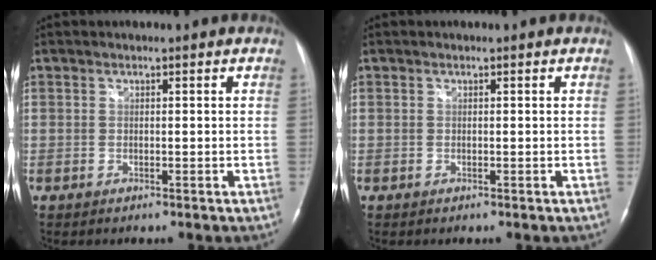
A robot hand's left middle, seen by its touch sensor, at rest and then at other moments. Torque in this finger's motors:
{"motor_torque": [0.14, -0.05, -0.09, 0.01]}